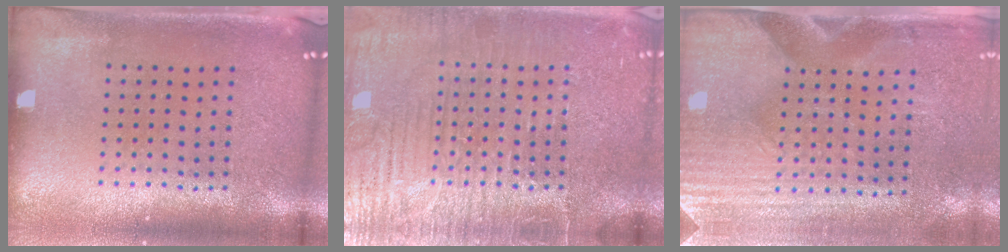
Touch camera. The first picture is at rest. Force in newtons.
{"total": 6.0, "press": 6.0, "slide": 0.7}
{"total": 3.0, "press": 2.6, "slide": 1.5}